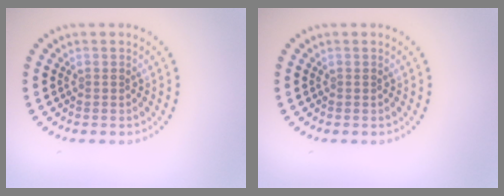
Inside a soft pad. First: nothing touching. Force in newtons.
{"total": 0.0}